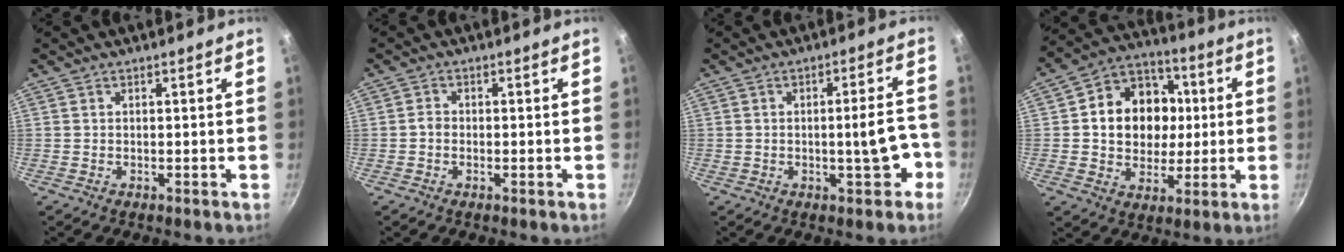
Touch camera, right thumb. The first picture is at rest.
{"total": 1.5, "force": [-0.4, 1.1, 0.9], "torque": [-0.022, 0.009, -0.012]}
{"total": 7.4, "force": [-2.4, 2.4, 6.6], "torque": [-0.064, 0.029, -0.026]}
{"total": 16.2, "force": [1.6, 13.5, 8.8], "torque": [-0.106, 0.019, 0.021]}